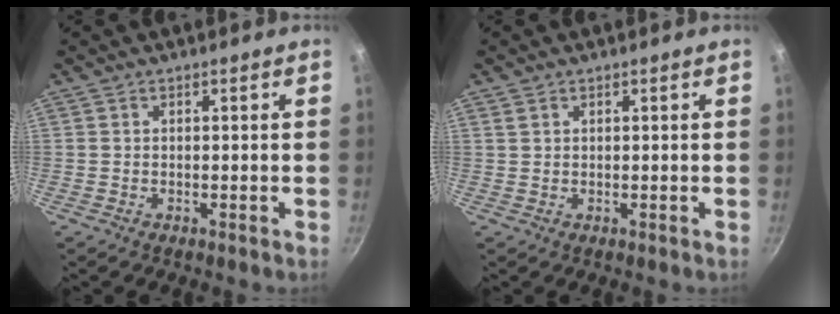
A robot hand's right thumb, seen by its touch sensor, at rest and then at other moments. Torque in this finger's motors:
{"motor_torque": [-0.08, 0.11, -0.44, 0.18, 0.07]}